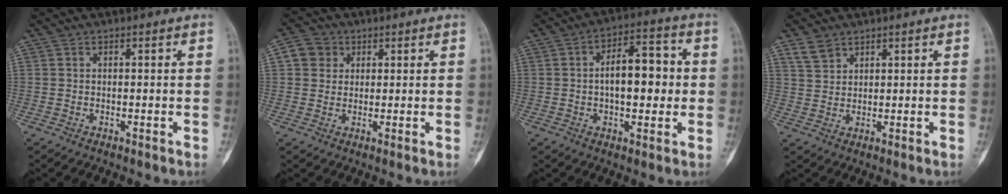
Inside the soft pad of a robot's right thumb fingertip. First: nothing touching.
{"total": 4.4, "force": [1.4, 3.9, 1.3], "torque": [-0.003, 0.004, 0.020]}
{"total": 11.4, "force": [0.2, 5.8, 9.8], "torque": [-0.123, 0.023, 0.001]}
{"total": 3.3, "force": [2.4, 2.0, 1.0], "torque": [-0.011, -0.007, 0.051]}